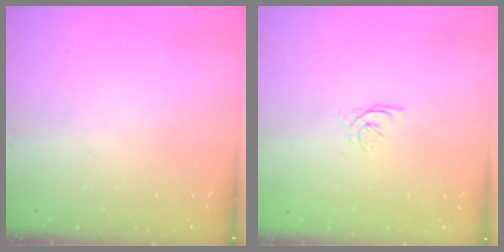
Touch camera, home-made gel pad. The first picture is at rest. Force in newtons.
{"total": 2.2, "press": 2.2, "slide": 0.2}